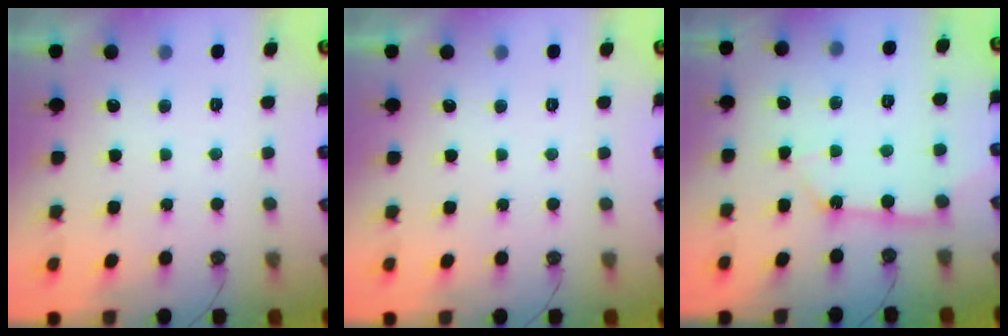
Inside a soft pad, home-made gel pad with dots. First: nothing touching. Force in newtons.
{"total": 0.0}
{"total": 8.9, "press": 8.8, "slide": 1.0}